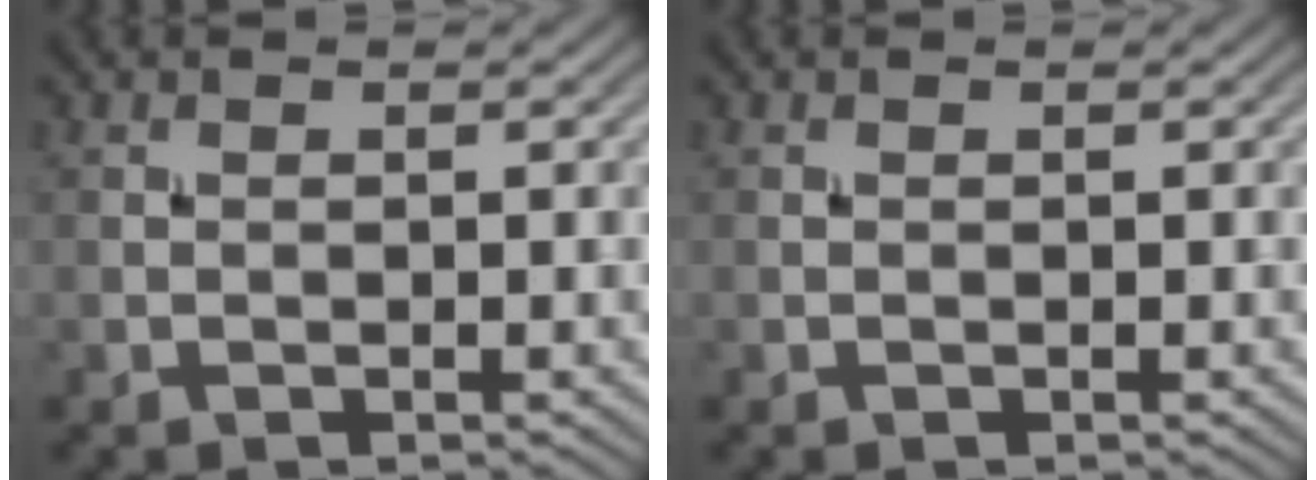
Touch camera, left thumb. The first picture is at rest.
{"total": 0.0}